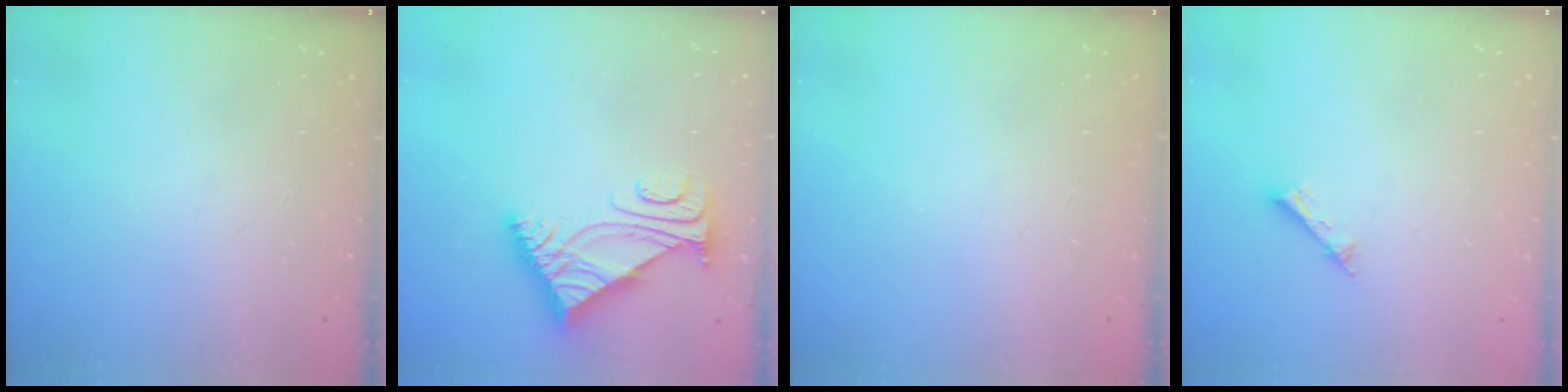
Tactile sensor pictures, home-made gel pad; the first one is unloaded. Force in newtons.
{"total": 5.5, "press": 5.4, "slide": 0.7}
{"total": 0.0}
{"total": 2.2, "press": 2.1, "slide": 0.4}